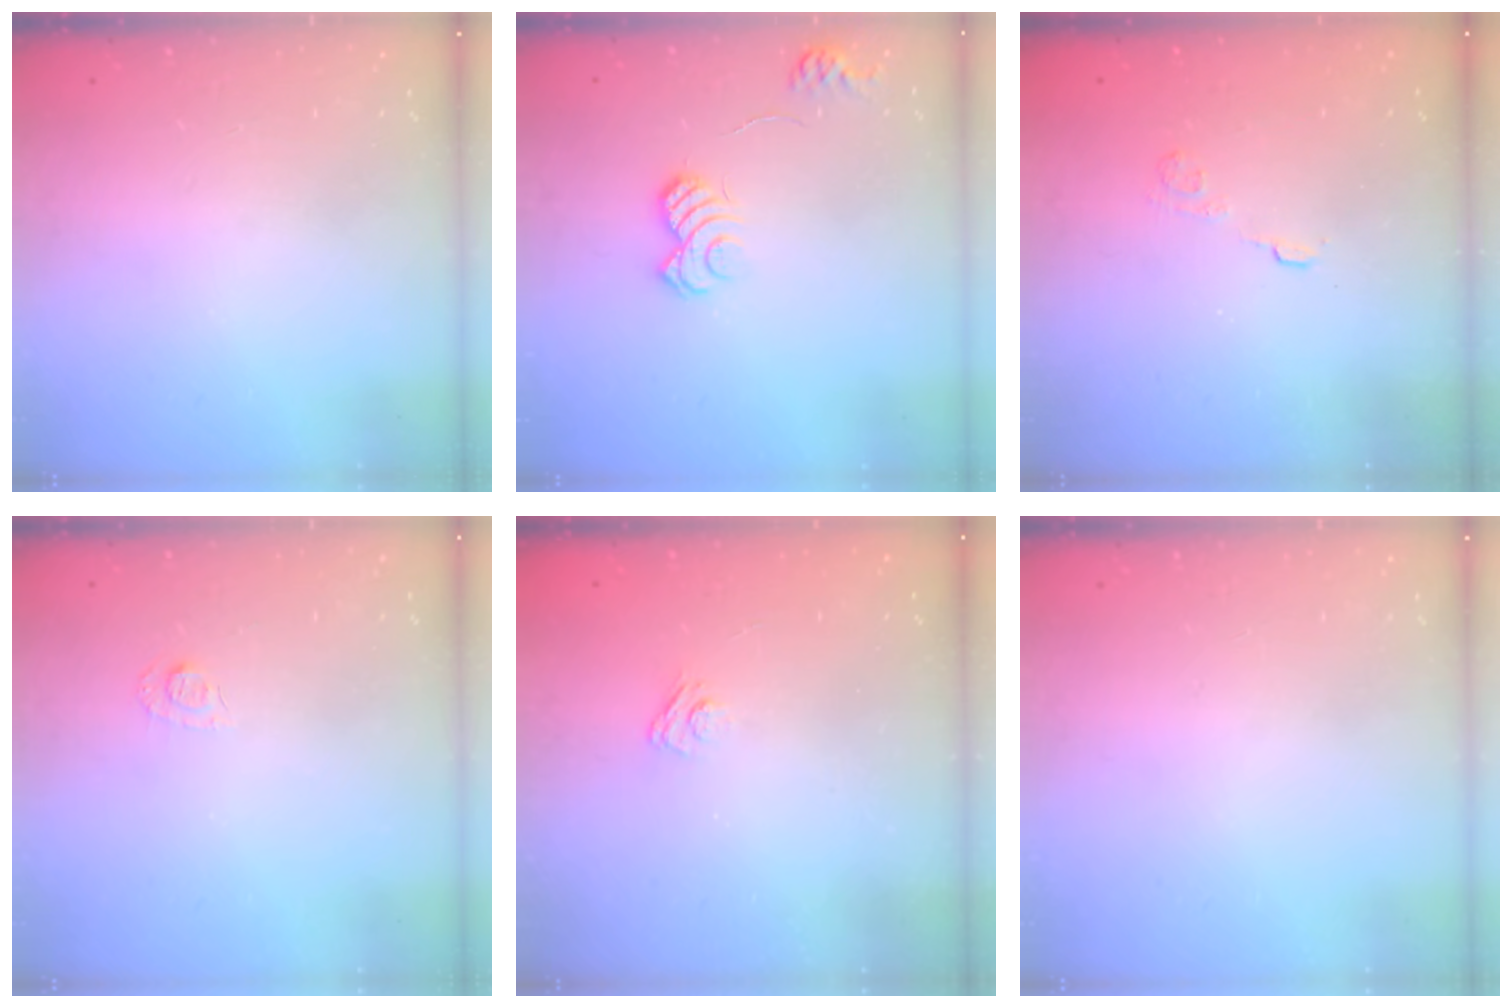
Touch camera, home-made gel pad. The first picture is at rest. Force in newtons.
{"total": 9.8, "press": 9.7, "slide": 0.7}
{"total": 2.7, "press": 2.3, "slide": 1.4}
{"total": 5.5, "press": 5.4, "slide": 0.6}
{"total": 3.1, "press": 2.8, "slide": 1.3}
{"total": 0.0}